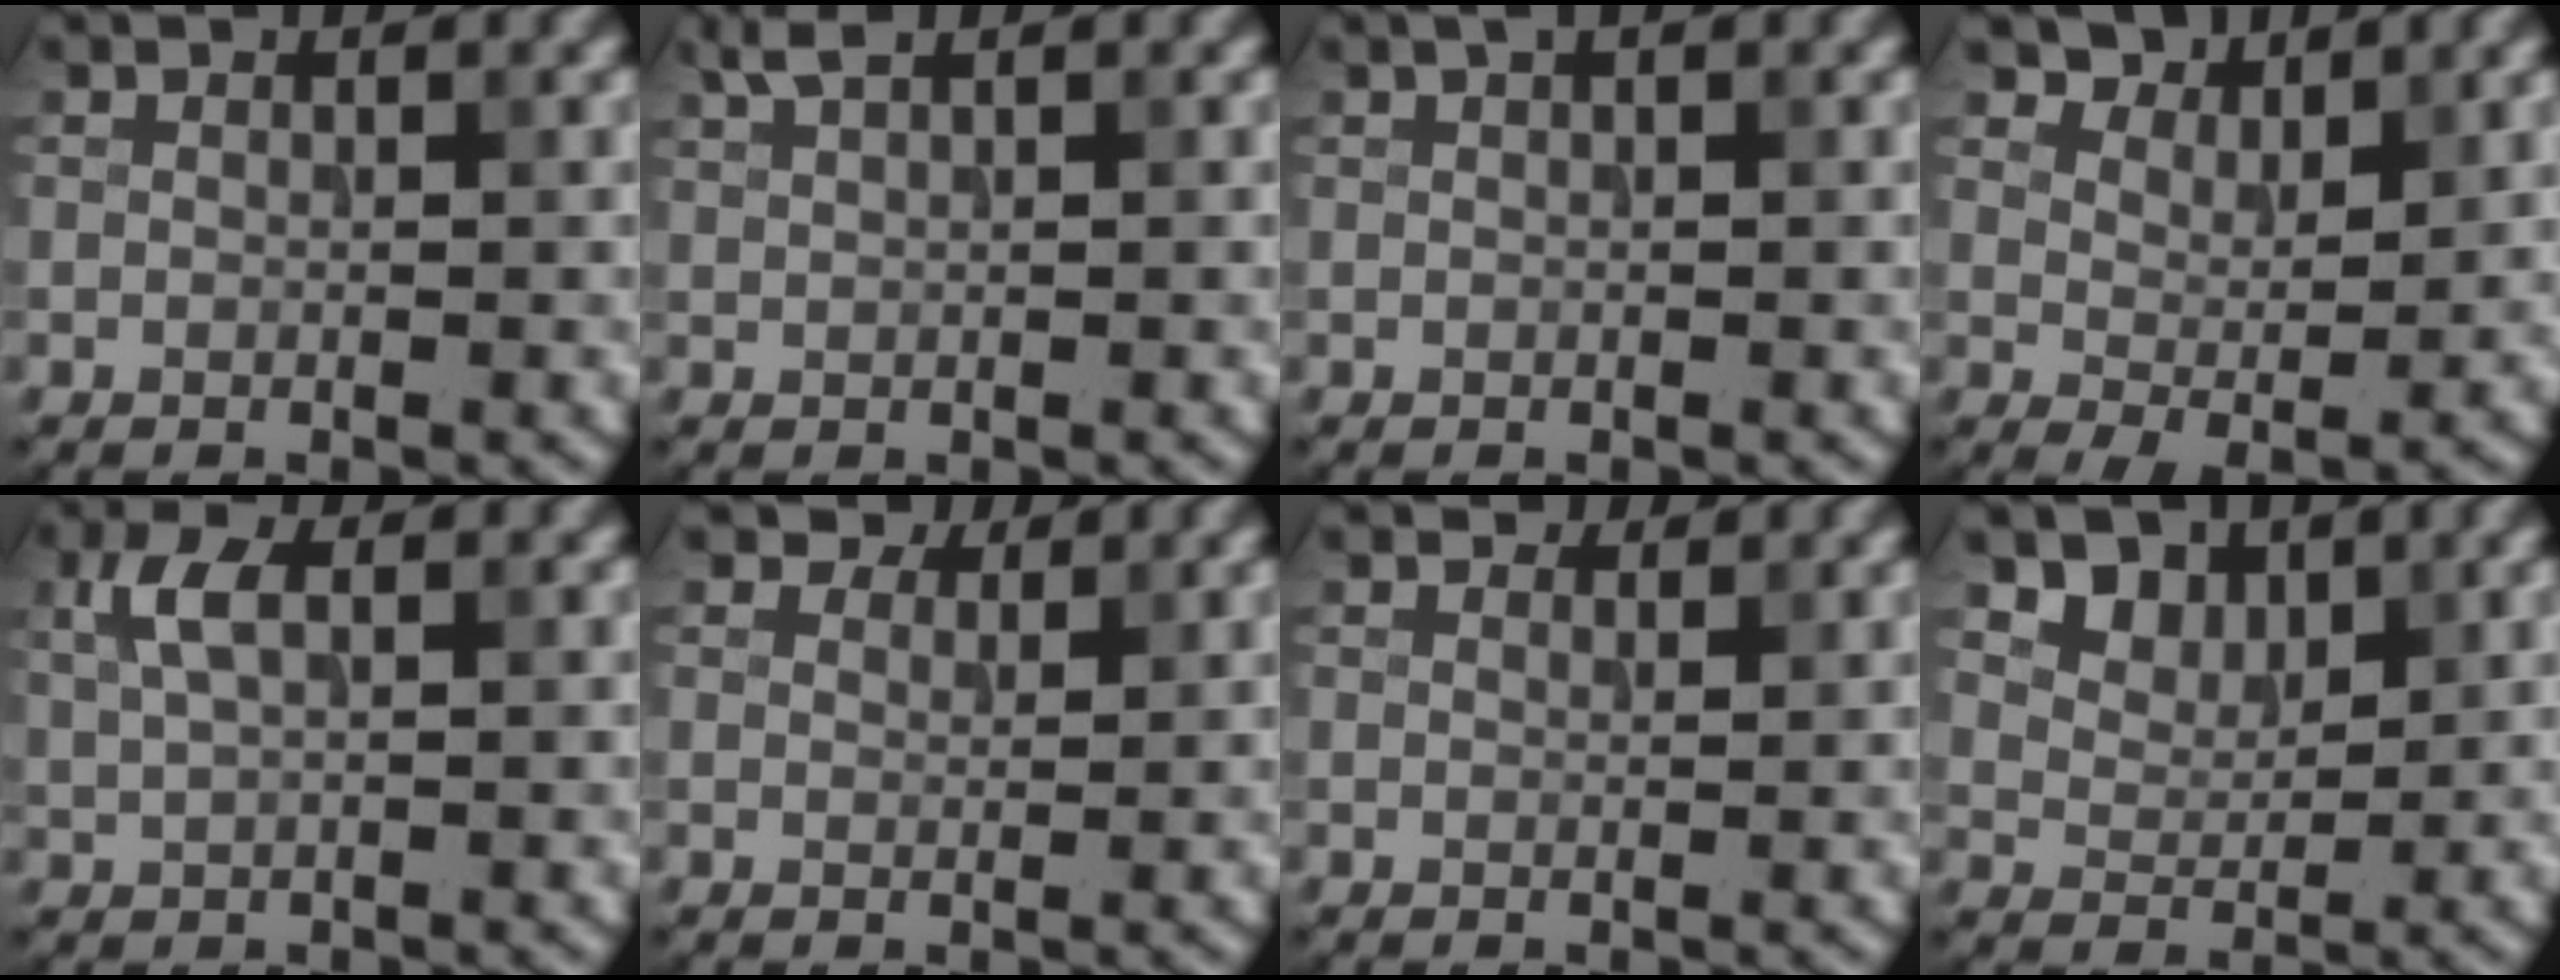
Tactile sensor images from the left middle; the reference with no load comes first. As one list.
[{"total": 1.7, "force": [1.3, 0.4, 1.1], "torque": [-0.020, 0.003, 0.027]}, {"total": 0.7, "force": [0.4, 0.2, 0.6], "torque": [-0.009, 0.006, 0.008]}, {"total": 4.0, "force": [3.2, 1.7, 1.7], "torque": [-0.037, -0.006, 0.056]}, {"total": 2.9, "force": [1.0, 1.4, 2.3], "torque": [-0.053, 0.007, 0.020]}, {"total": 2.5, "force": [2.2, 1.0, 0.6], "torque": [-0.016, -0.004, 0.035]}, {"total": 2.1, "force": [1.9, 0.7, 0.5], "torque": [-0.015, 0.002, 0.020]}, {"total": 3.6, "force": [2.3, 2.4, 1.3], "torque": [-0.035, -0.024, 0.059]}]